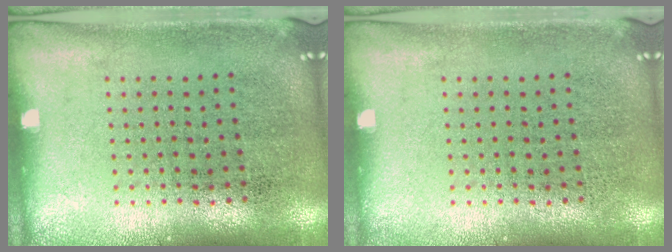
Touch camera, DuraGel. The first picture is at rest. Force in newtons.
{"total": 0.0}